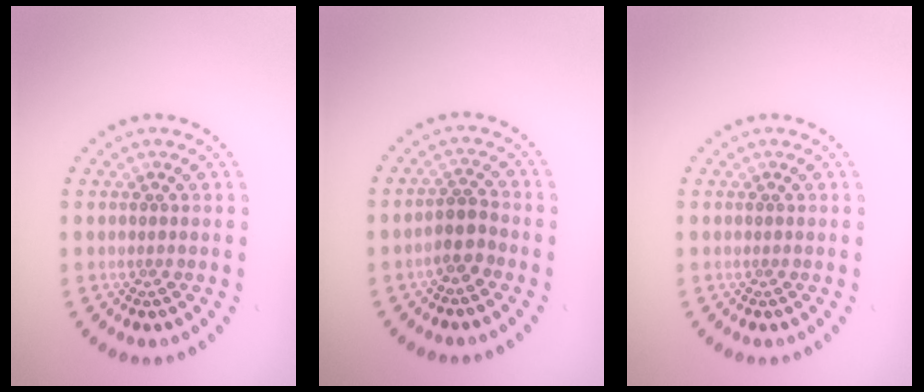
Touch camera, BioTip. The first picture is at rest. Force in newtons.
{"total": 2.2, "press": 1.9, "slide": 1.1}
{"total": 0.0}